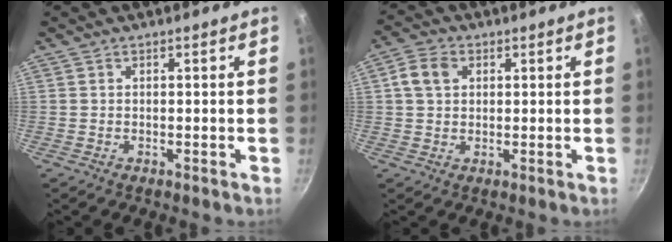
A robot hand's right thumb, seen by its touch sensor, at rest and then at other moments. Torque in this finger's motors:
{"motor_torque": [-0.45, 0.61, 0.21, -0.32, 0.04]}